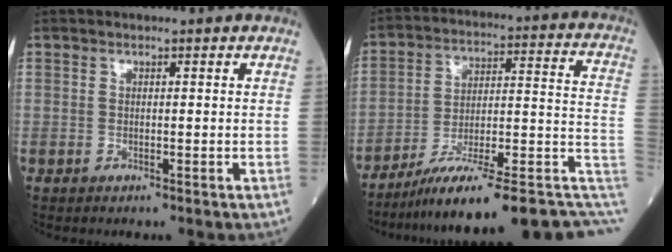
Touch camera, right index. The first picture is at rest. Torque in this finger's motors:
{"motor_torque": [-0.69, -1.45, 0.64, 0.12]}